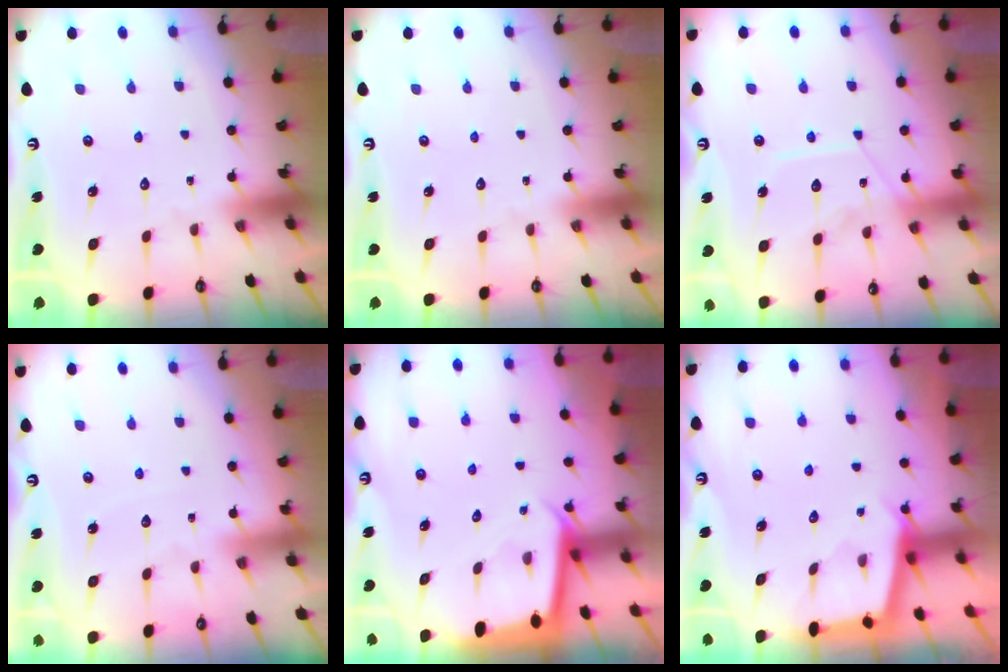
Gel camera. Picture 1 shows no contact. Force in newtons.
{"total": 0.0}
{"total": 12.0, "press": 11.9, "slide": 1.1}
{"total": 2.4, "press": 2.4, "slide": 0.4}
{"total": 2.2, "press": 2.2, "slide": 0.1}
{"total": 2.7, "press": 2.7, "slide": 0.3}